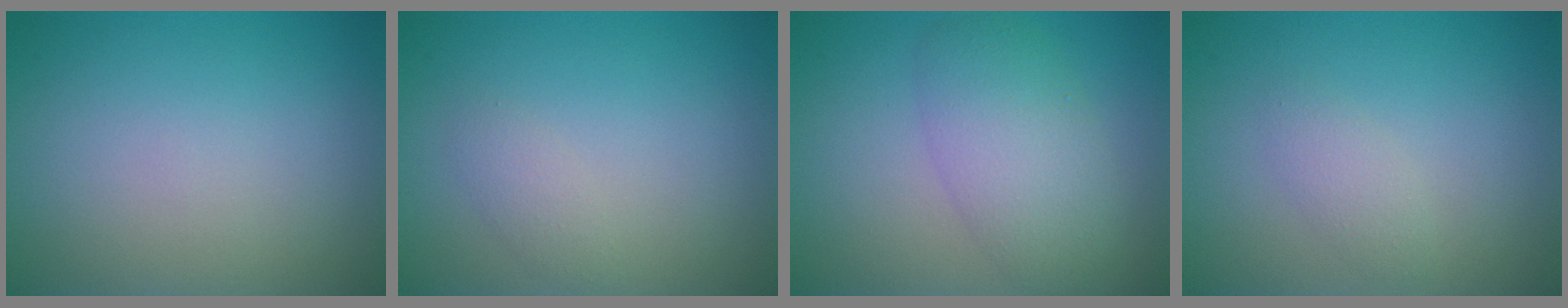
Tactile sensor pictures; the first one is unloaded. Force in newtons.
{"total": 1.2, "press": 1.2, "slide": 0.0}
{"total": 5.2, "press": 5.2, "slide": 0.2}
{"total": 1.5, "press": 1.5, "slide": 0.0}